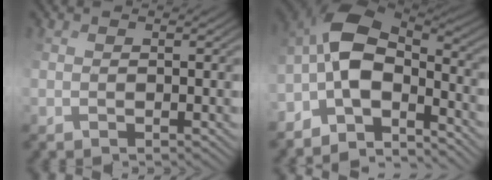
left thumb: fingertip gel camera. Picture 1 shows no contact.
{"total": 9.8, "force": [-4.0, 4.1, 8.0], "torque": [-0.164, 0.009, -0.088]}